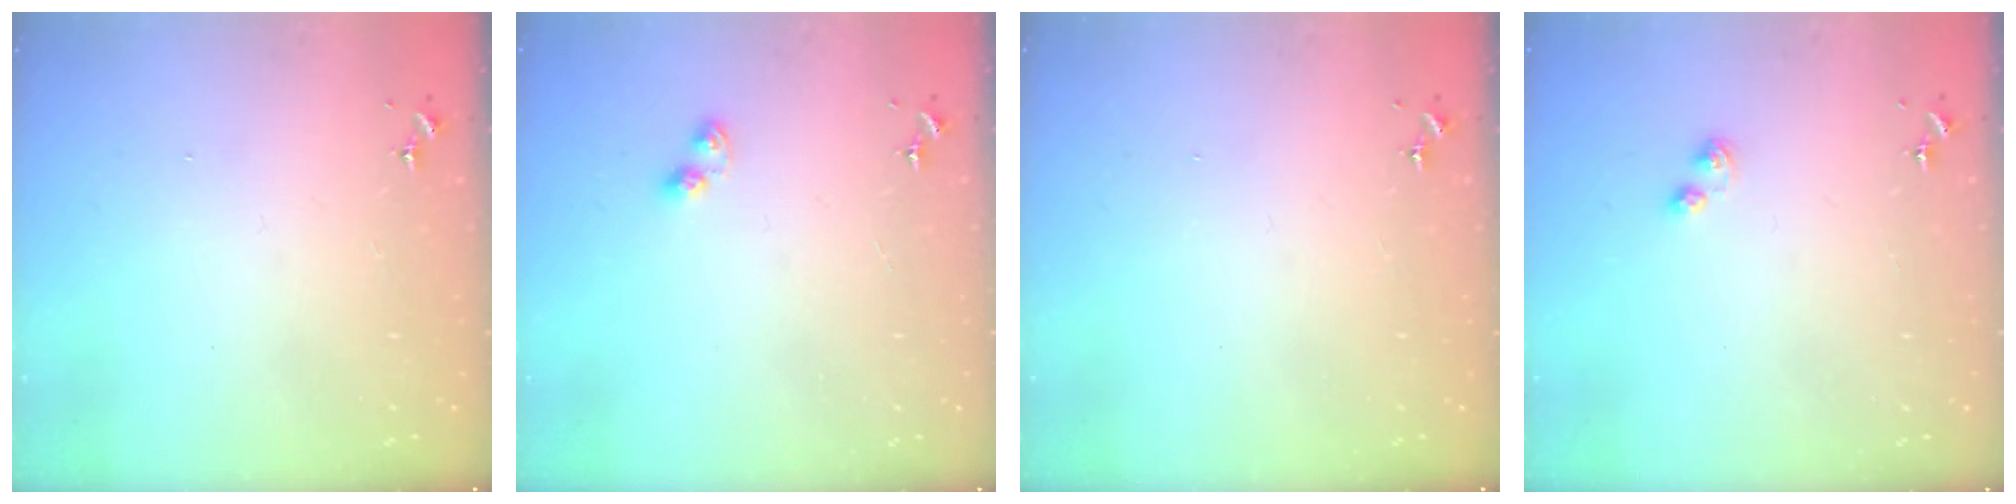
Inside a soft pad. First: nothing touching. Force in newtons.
{"total": 3.8, "press": 3.7, "slide": 1.1}
{"total": 0.0}
{"total": 4.4, "press": 4.3, "slide": 0.8}